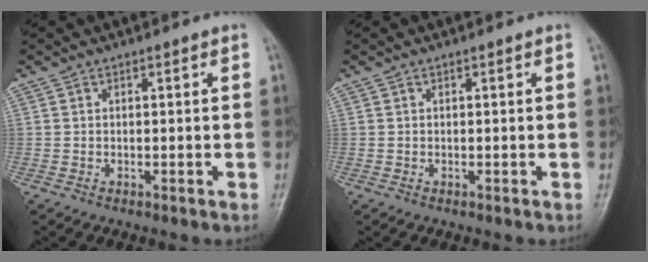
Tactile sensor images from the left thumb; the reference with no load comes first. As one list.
[{"total": 0.0}]